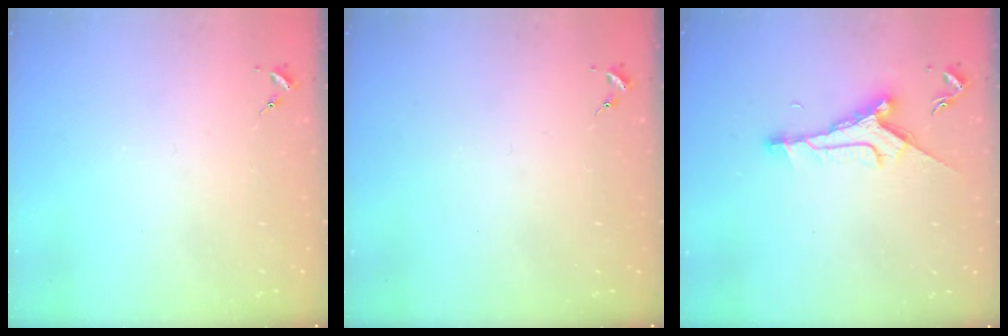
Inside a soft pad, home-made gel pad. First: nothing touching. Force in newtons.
{"total": 0.0}
{"total": 9.1, "press": 9.1, "slide": 0.8}